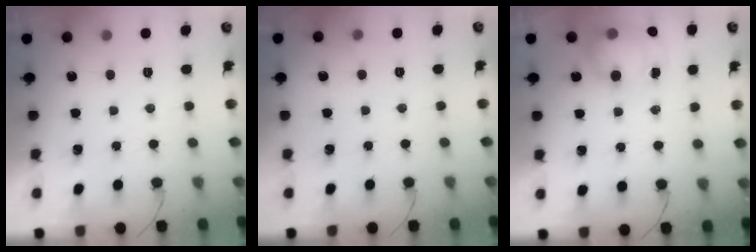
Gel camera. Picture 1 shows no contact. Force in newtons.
{"total": 2.8, "press": 2.5, "slide": 1.1}
{"total": 9.6, "press": 8.5, "slide": 4.4}